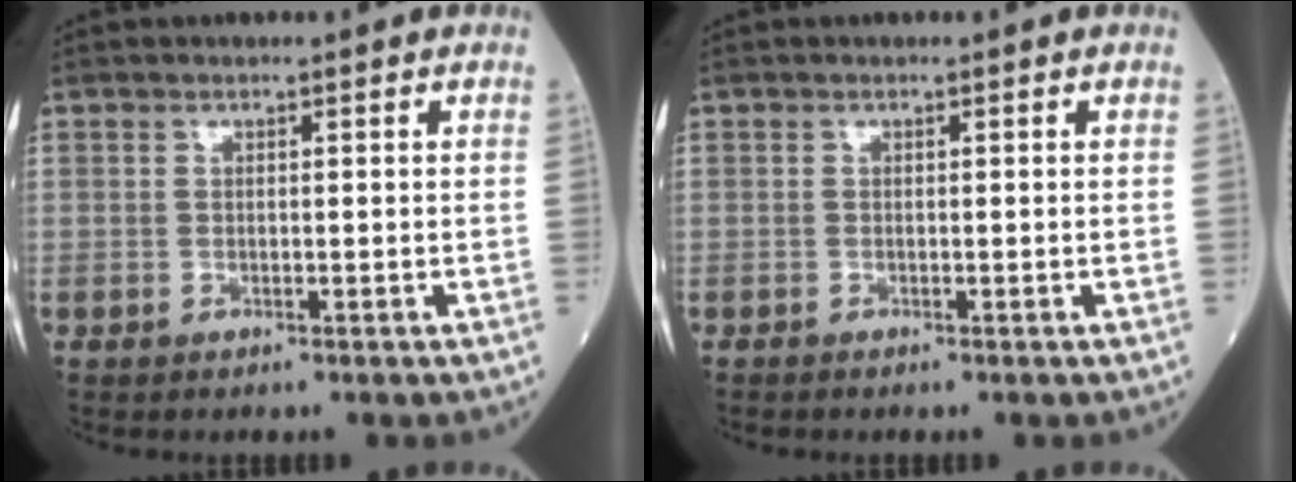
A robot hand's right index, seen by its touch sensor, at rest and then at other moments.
{"total": 0.0}